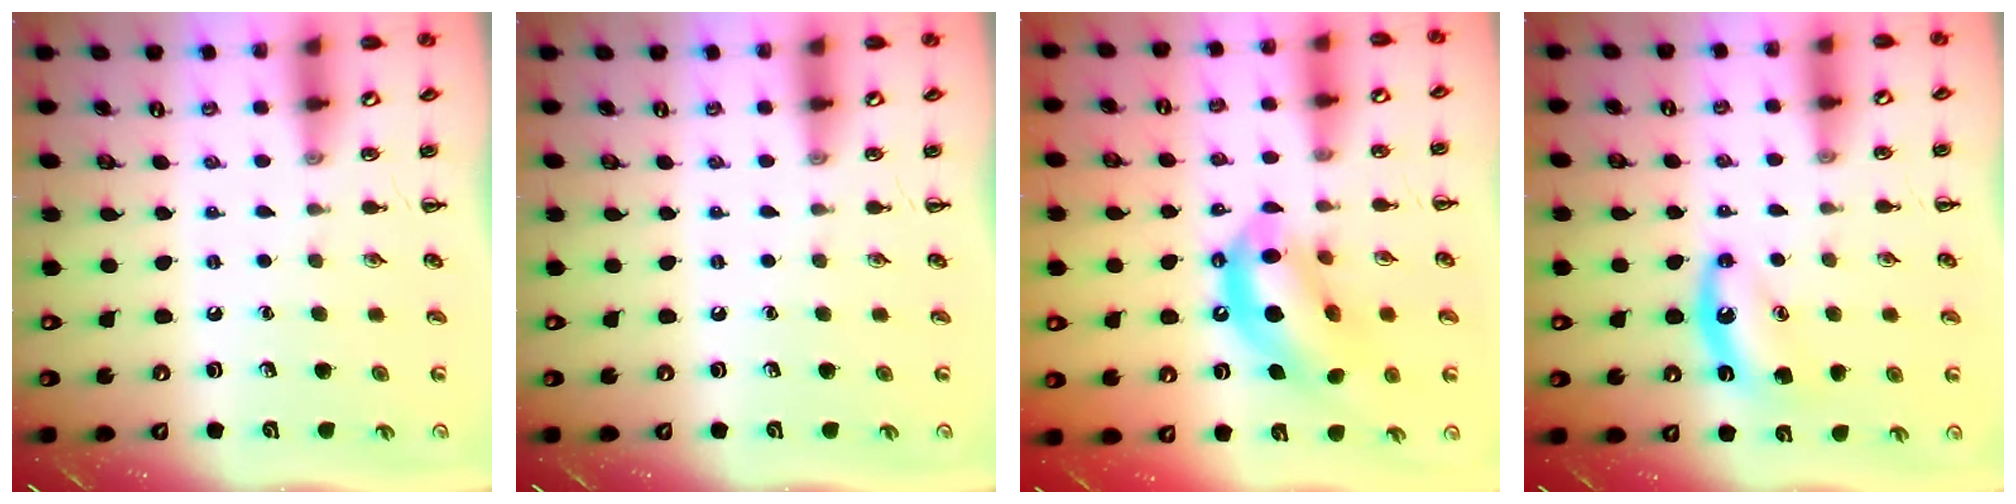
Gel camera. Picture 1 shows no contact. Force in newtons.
{"total": 0.0}
{"total": 13.8, "press": 13.4, "slide": 3.5}
{"total": 7.0, "press": 6.9, "slide": 1.3}